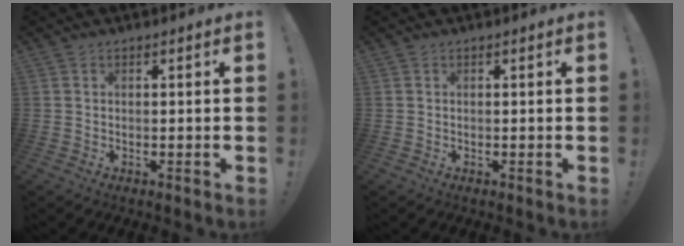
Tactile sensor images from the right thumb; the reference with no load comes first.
{"total": 0.0}